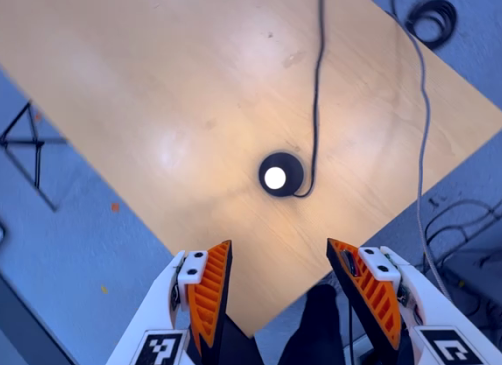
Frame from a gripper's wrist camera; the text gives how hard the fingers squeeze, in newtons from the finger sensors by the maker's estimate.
{"total": 0.0}